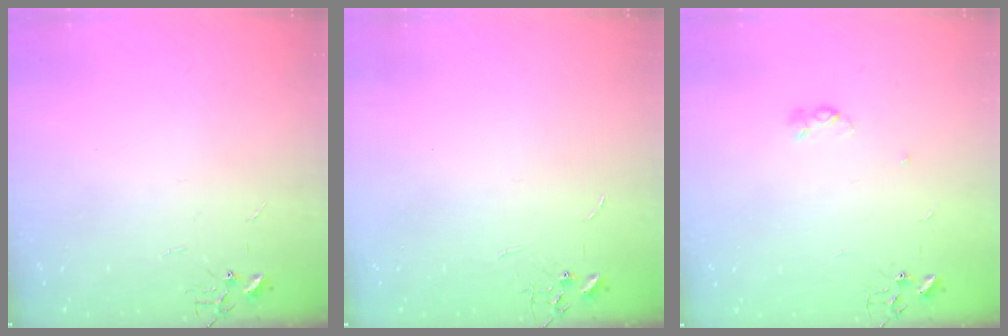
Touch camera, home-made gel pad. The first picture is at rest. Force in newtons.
{"total": 0.0}
{"total": 3.3, "press": 3.2, "slide": 0.6}